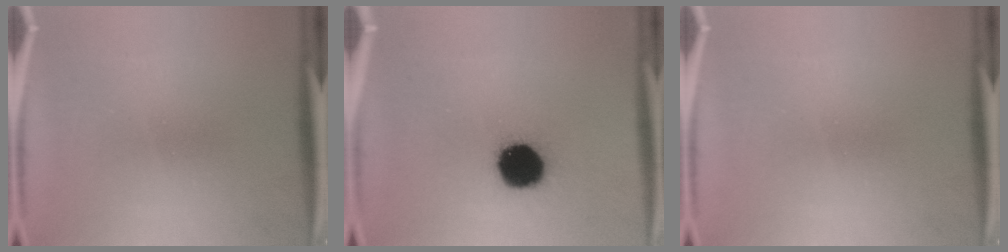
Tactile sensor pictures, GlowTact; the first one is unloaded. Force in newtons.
{"total": 16.0}
{"total": 0.0}